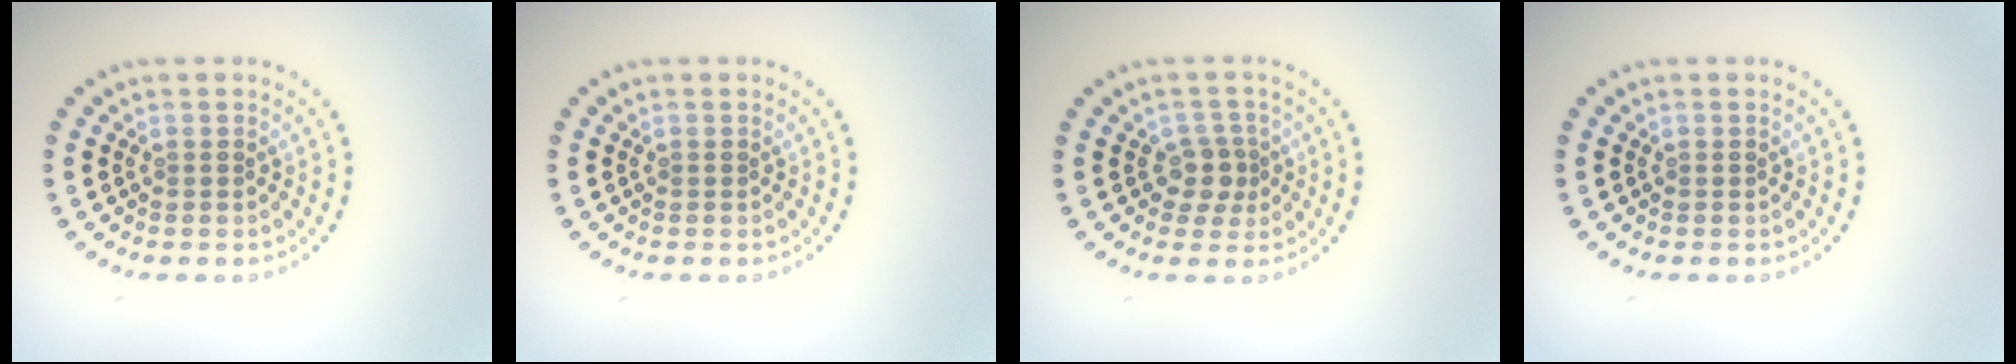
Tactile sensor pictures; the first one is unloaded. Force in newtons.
{"total": 0.0}
{"total": 2.2, "press": 1.8, "slide": 1.3}
{"total": 0.0}